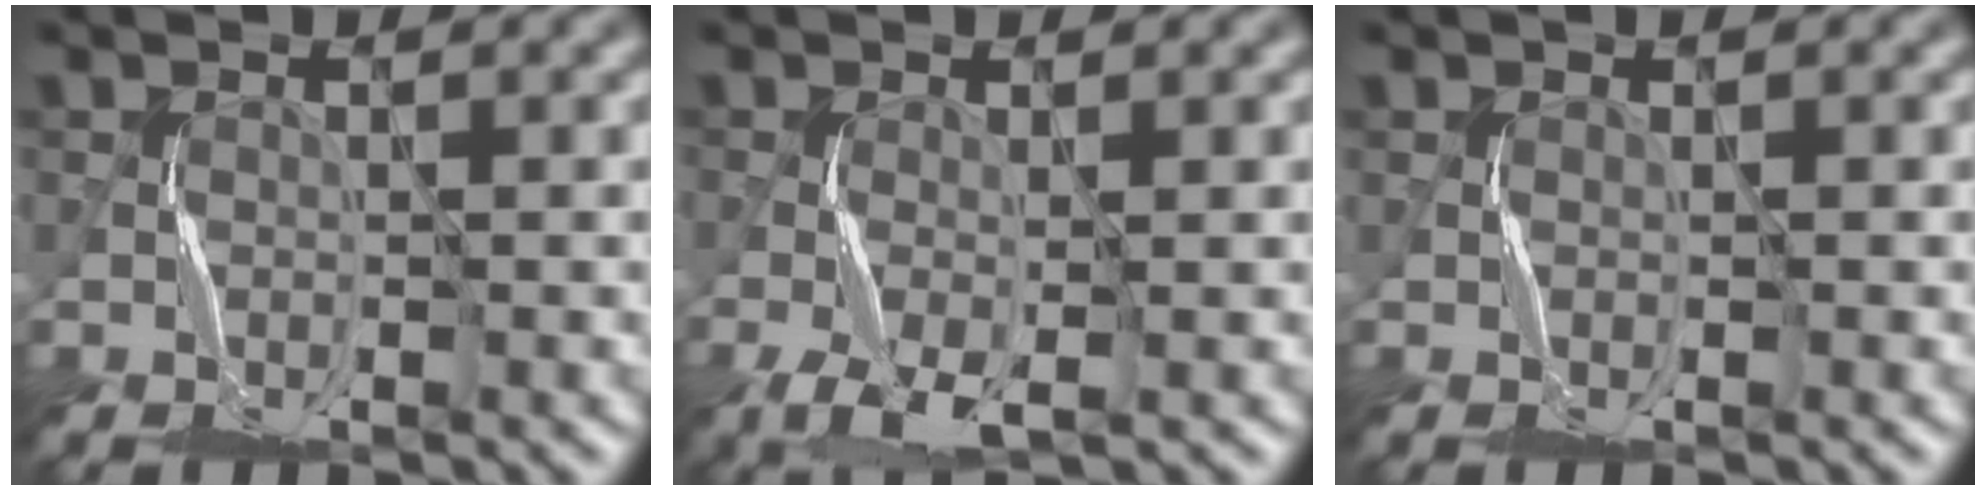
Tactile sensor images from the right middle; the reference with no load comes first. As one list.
[{"total": 3.6, "force": [-1.7, 1.3, 2.9], "torque": [-0.071, -0.006, -0.032]}, {"total": 0.0}]